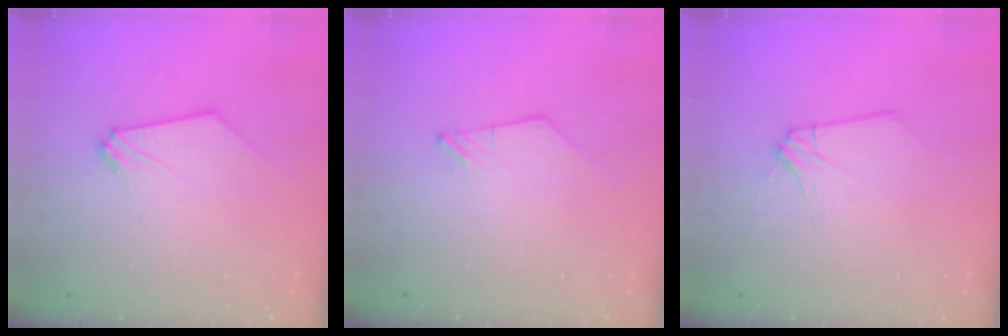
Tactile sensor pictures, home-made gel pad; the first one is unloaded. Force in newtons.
{"total": 0.0}
{"total": 2.2, "press": 2.2, "slide": 0.3}